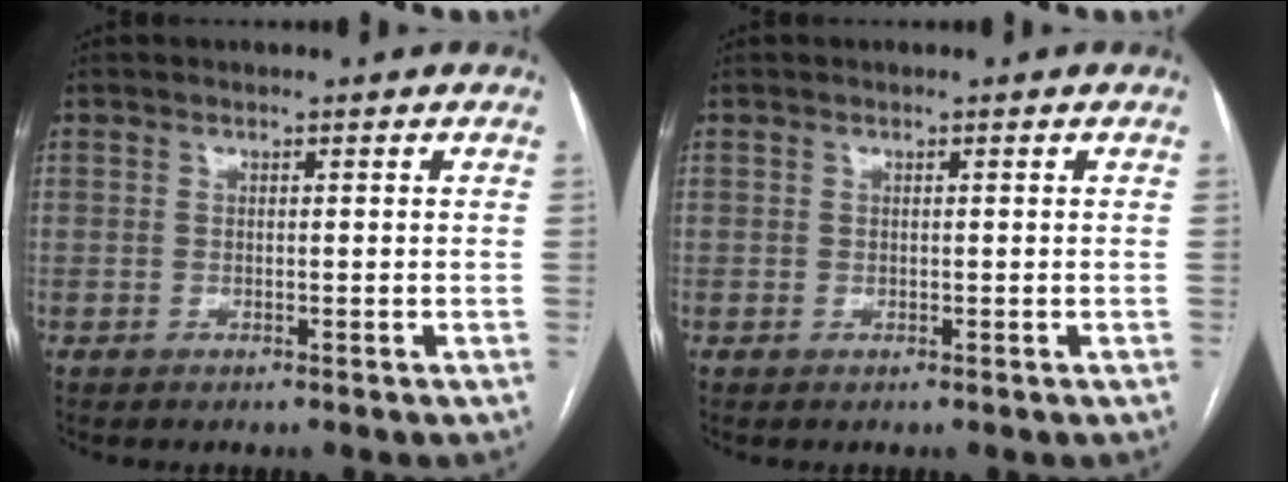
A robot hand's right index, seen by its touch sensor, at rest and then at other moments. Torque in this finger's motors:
{"motor_torque": [-0.33, -0.14, -0.11, -0.01]}